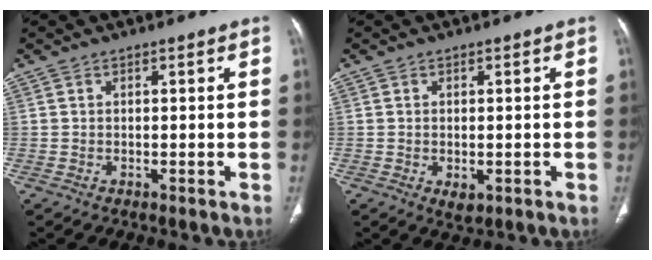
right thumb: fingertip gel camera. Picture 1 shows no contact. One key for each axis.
{"total": 2.4, "fx": -0.7, "fy": 1.4, "fz": 1.8, "tx": -0.024, "ty": -0.003, "tz": -0.004}